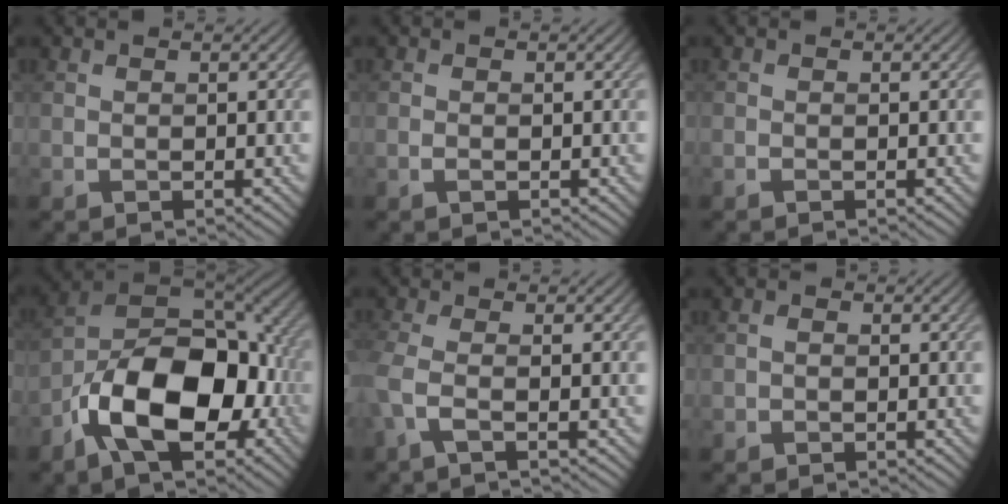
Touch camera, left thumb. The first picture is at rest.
{"total": 0.7, "force": [-0.4, 0.2, 0.6], "torque": [-0.013, -0.001, -0.009]}
{"total": 0.5, "force": [-0.5, 0.0, 0.2], "torque": [-0.002, -0.001, -0.009]}
{"total": 16.0, "force": [-5.9, 9.0, 11.8], "torque": [-0.208, -0.022, -0.119]}
{"total": 3.3, "force": [-1.5, 0.5, 2.9], "torque": [-0.069, -0.006, -0.048]}
{"total": 0.7, "force": [-0.4, 0.5, 0.4], "torque": [-0.008, 0.001, -0.010]}